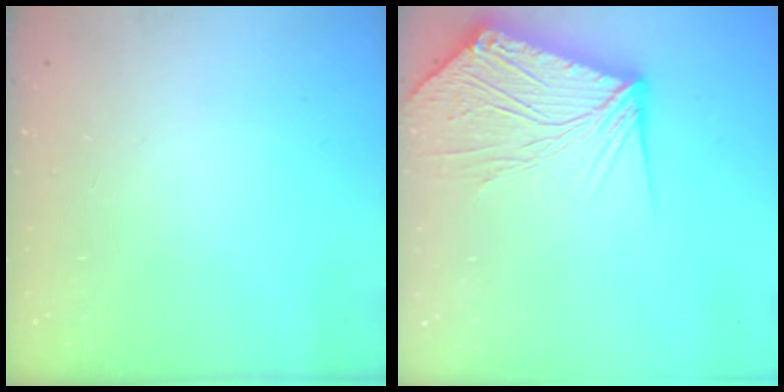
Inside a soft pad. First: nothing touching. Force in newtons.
{"total": 15.5, "press": 15.3, "slide": 2.2}